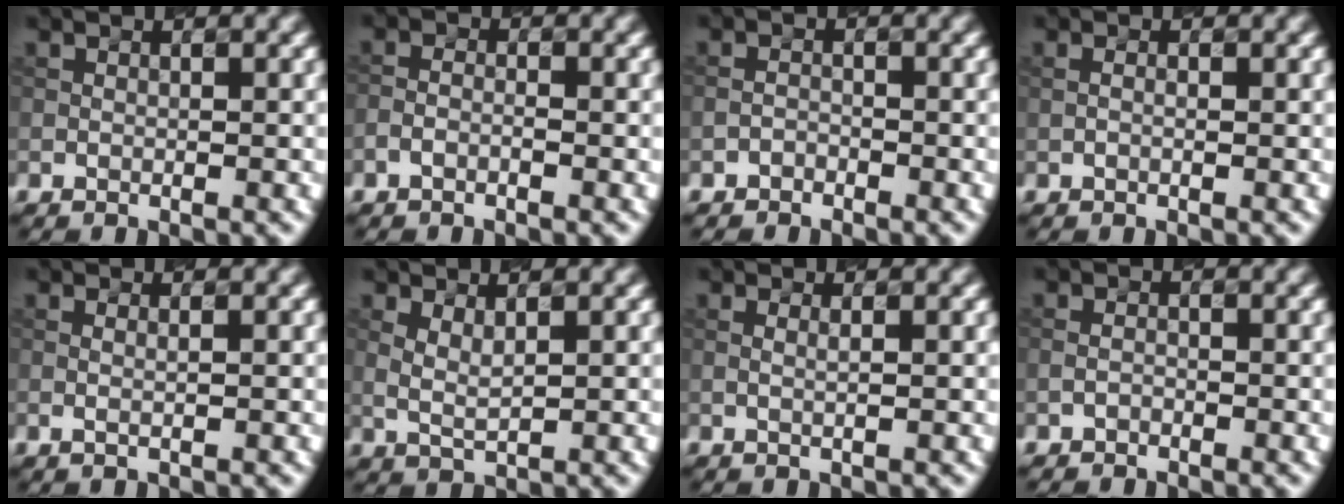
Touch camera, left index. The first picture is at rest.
{"total": 1.2, "force": [-0.8, 0.6, 0.7], "torque": [-0.016, 0.002, -0.019]}
{"total": 1.0, "force": [-0.9, 0.5, 0.1], "torque": [0.001, 0.003, -0.019]}
{"total": 0.7, "force": [0.0, 0.3, 0.6], "torque": [-0.013, -0.004, -0.001]}
{"total": 0.9, "force": [0.3, 0.3, 0.9], "torque": [-0.016, -0.004, -0.003]}
{"total": 1.8, "force": [0.9, 0.6, 1.5], "torque": [-0.036, -0.006, 0.022]}
{"total": 1.1, "force": [0.4, 0.3, 0.9], "torque": [-0.012, -0.003, -0.003]}
{"total": 0.8, "force": [-0.5, 0.5, 0.3], "torque": [-0.007, 0.000, -0.011]}